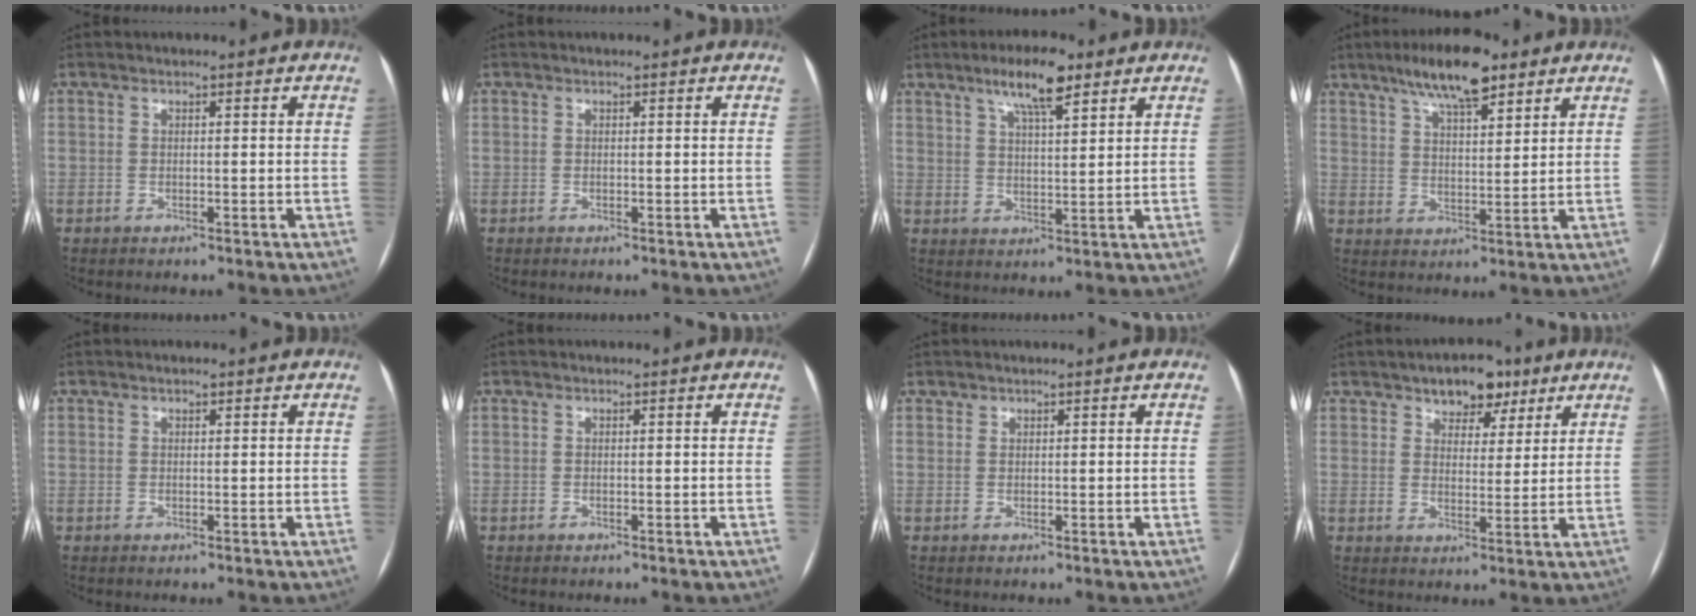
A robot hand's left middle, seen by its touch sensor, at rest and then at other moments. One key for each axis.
{"total": 0.0}
{"total": 7.8, "fx": 5.0, "fy": 1.5, "fz": 5.7, "tx": -0.102, "ty": 0.009, "tz": 0.085}
{"total": 10.4, "fx": 7.1, "fy": 2.6, "fz": 7.1, "tx": -0.122, "ty": 0.012, "tz": 0.121}
{"total": 0.6, "fx": 0.5, "fy": 0.3, "fz": 0.4, "tx": -0.009, "ty": 0.001, "tz": 0.006}
{"total": 0.0}
{"total": 0.5, "fx": 0.5, "fy": 0.3, "fz": -0.1, "tx": 0.002, "ty": -0.001, "tz": 0.006}
{"total": 6.7, "fx": 4.5, "fy": 3.8, "fz": 3.2, "tx": -0.034, "ty": 0.013, "tz": 0.067}